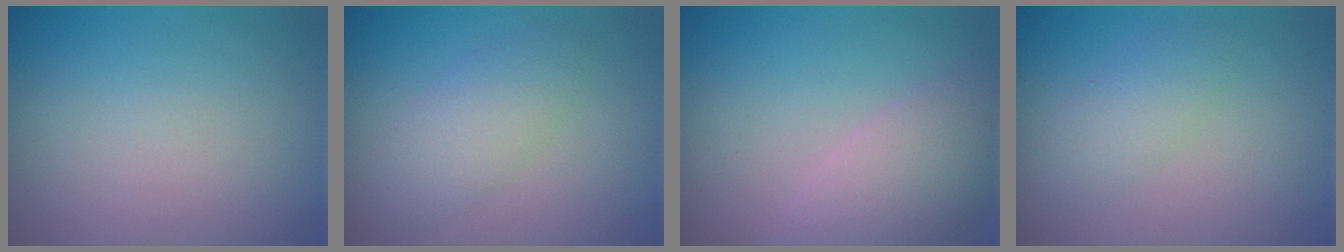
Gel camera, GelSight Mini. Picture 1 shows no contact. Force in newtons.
{"total": 3.0, "press": 3.0, "slide": 0.0}
{"total": 5.5, "press": 5.5, "slide": 0.5}
{"total": 2.2, "press": 2.2, "slide": 0.1}